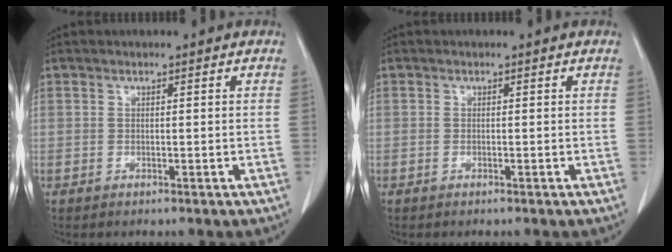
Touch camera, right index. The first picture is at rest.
{"total": 0.0}